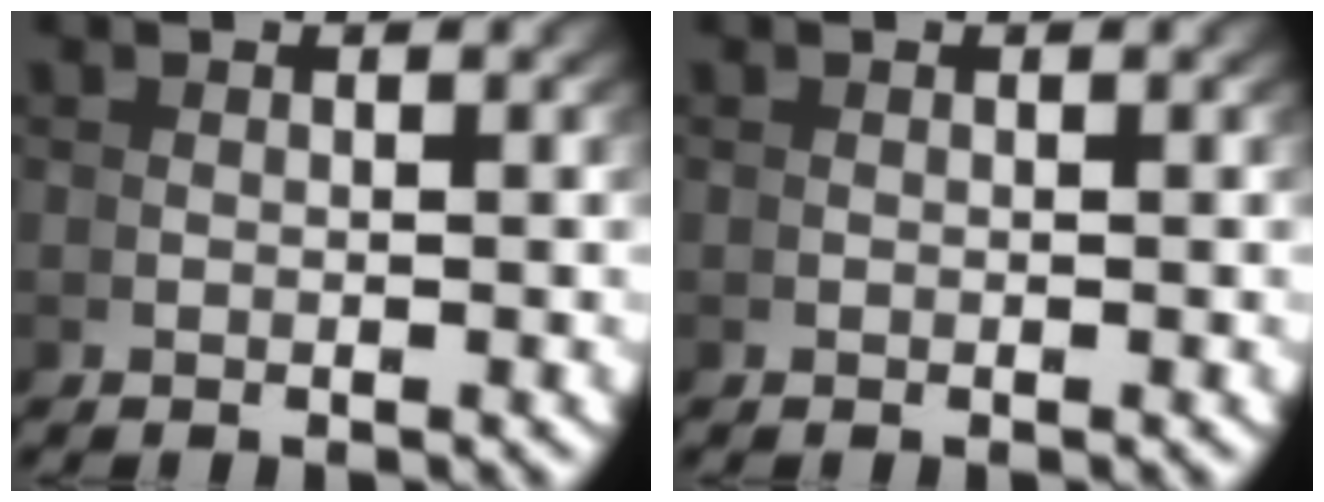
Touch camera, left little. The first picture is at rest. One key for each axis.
{"total": 0.0}